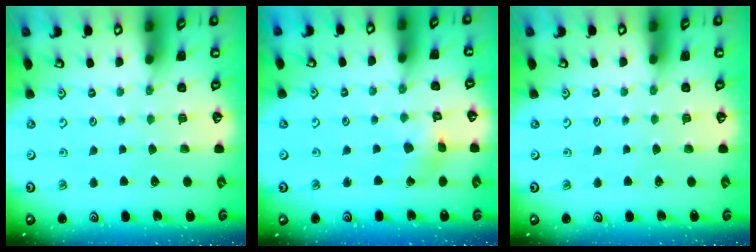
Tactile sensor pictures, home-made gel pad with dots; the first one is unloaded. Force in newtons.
{"total": 2.8, "press": 2.8, "slide": 0.5}
{"total": 0.0}